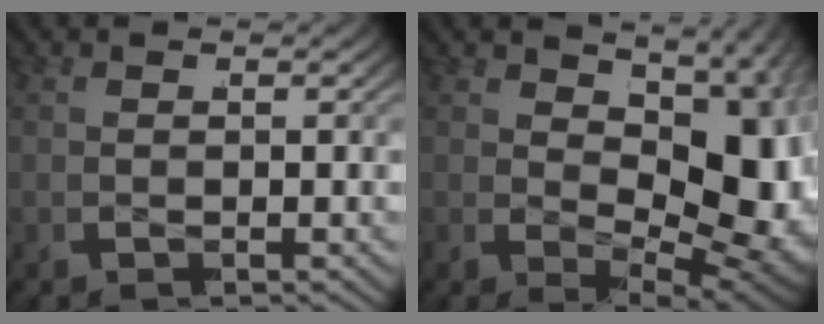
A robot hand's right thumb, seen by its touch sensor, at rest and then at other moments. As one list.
[{"total": 13.5, "force": [-0.7, 7.2, 11.5], "torque": [-0.185, -0.034, 0.011]}]